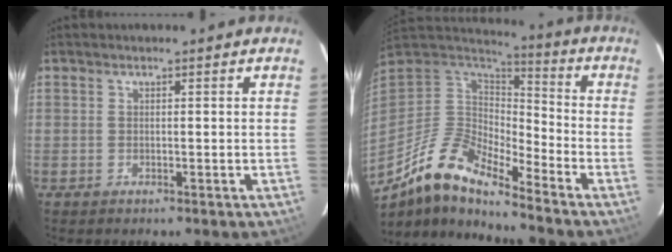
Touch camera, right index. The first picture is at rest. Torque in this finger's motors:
{"motor_torque": [0.97, -1.16, 0.08, 0.01]}